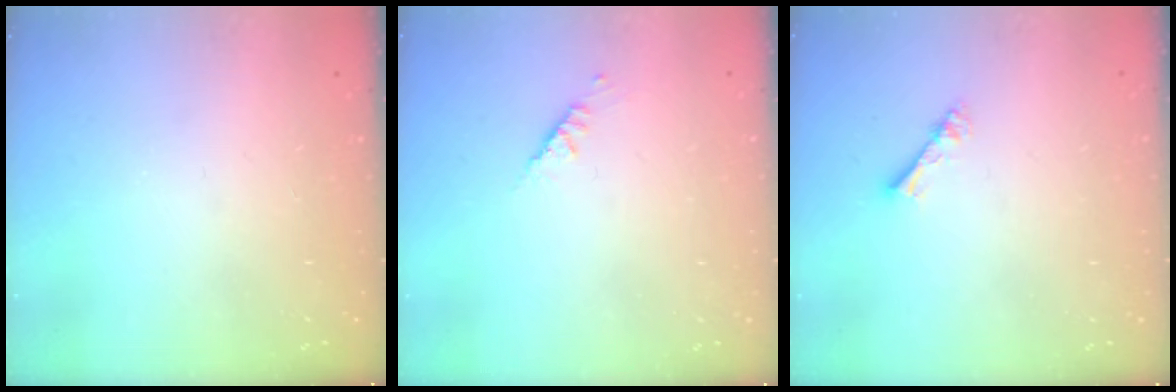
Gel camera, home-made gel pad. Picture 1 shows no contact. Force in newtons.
{"total": 2.5, "press": 2.4, "slide": 0.7}
{"total": 2.3, "press": 2.3, "slide": 0.3}